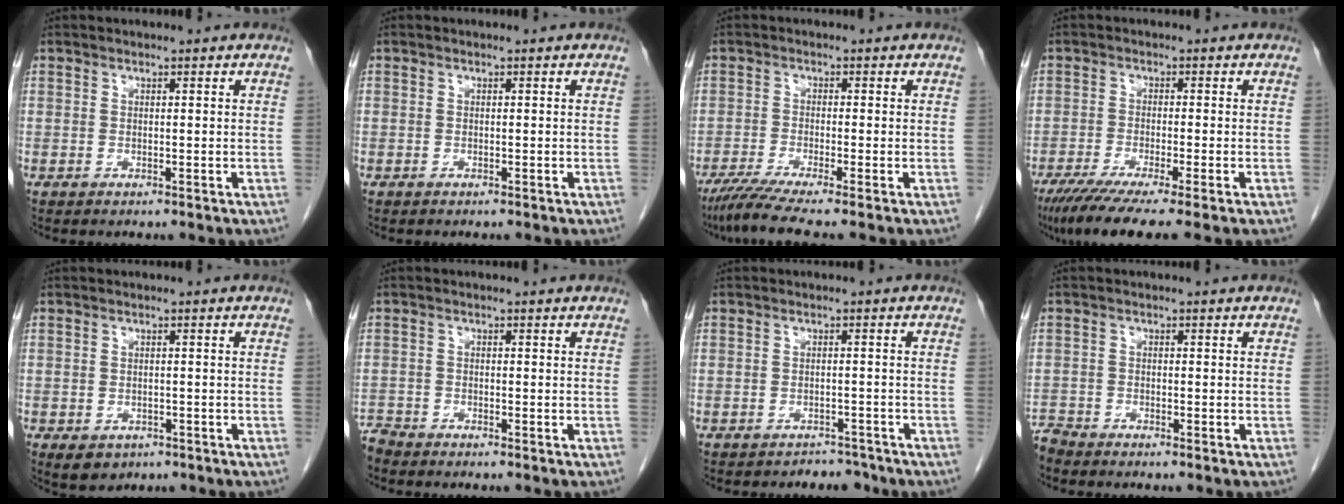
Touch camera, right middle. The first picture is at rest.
{"total": 0.0}
{"total": 5.7, "force": [-4.5, -1.0, 3.4], "torque": [-0.058, -0.021, -0.083]}
{"total": 9.4, "force": [-6.9, -0.1, 6.4], "torque": [-0.097, -0.024, -0.111]}
{"total": 3.7, "force": [-2.1, 2.7, 1.4], "torque": [-0.016, 0.000, -0.022]}
{"total": 1.9, "force": [-1.9, -0.2, 0.0], "torque": [0.003, -0.010, -0.037]}
{"total": 3.1, "force": [-2.8, 1.2, -0.6], "torque": [0.012, 0.002, -0.041]}
{"total": 2.2, "force": [-2.2, -0.2, -0.1], "torque": [0.002, -0.012, -0.043]}